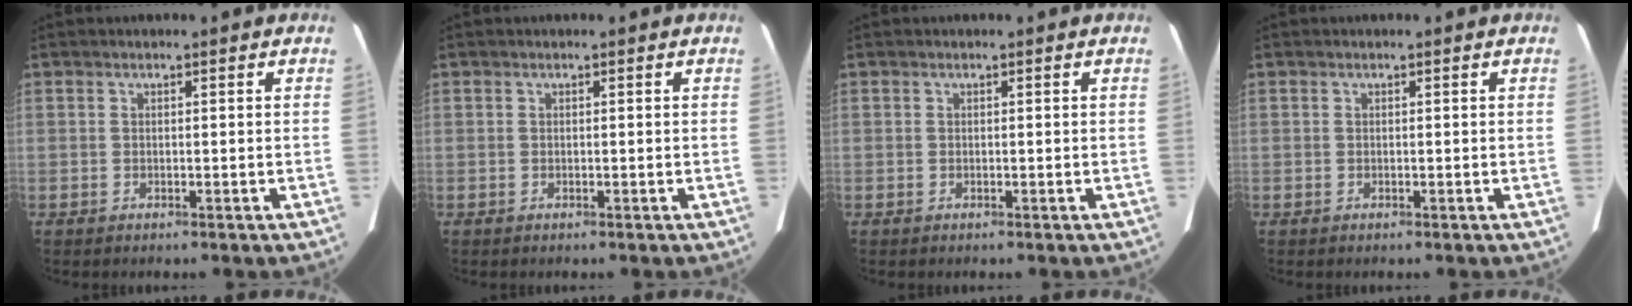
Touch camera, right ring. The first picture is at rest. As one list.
[{"total": 0.0}, {"total": 0.0}, {"total": 0.0}]